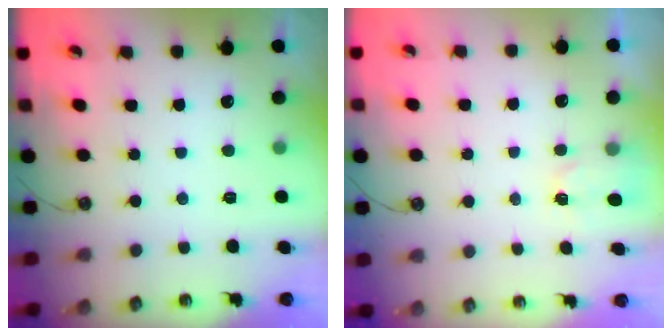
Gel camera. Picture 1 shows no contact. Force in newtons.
{"total": 2.2, "press": 2.2, "slide": 0.4}